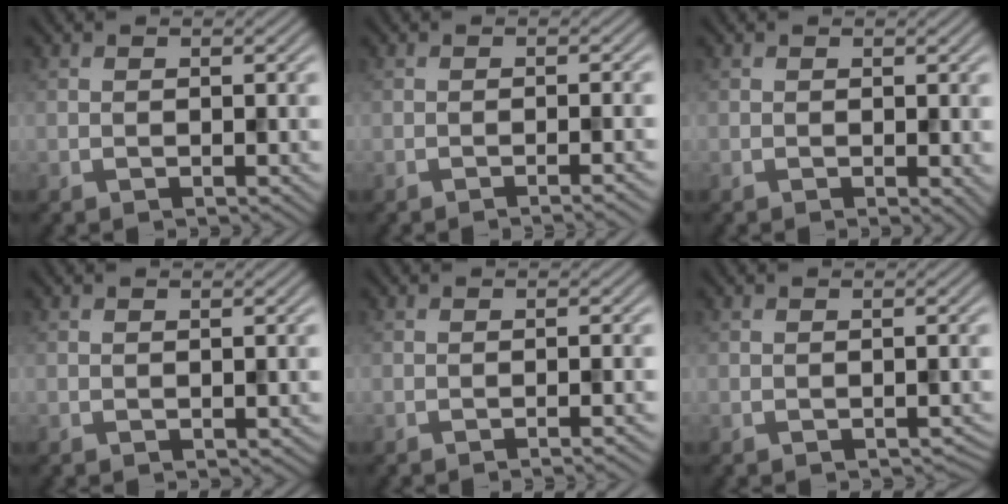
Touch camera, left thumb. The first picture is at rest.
{"total": 1.7, "force": [-0.9, 0.4, 1.4], "torque": [-0.008, 0.001, -0.021]}
{"total": 1.0, "force": [0.0, 0.5, 0.9], "torque": [-0.010, -0.005, 0.000]}
{"total": 0.0}
{"total": 1.4, "force": [-0.7, 0.3, 1.1], "torque": [-0.005, 0.001, -0.017]}
{"total": 0.6, "force": [-0.4, 0.3, 0.3], "torque": [-0.004, -0.005, -0.004]}